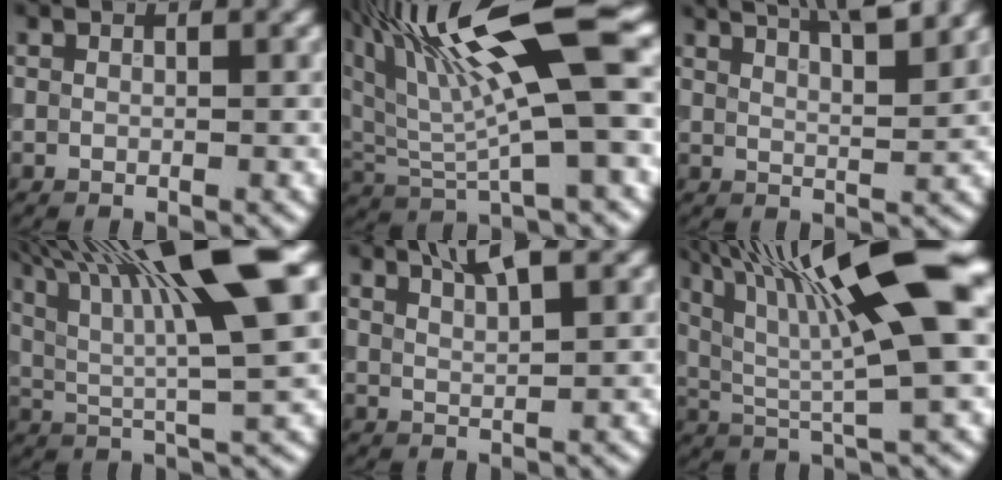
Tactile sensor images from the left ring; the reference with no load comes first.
{"total": 12.2, "force": [5.0, 2.7, 10.8], "torque": [-0.193, 0.012, 0.091]}
{"total": 7.1, "force": [5.2, 1.9, 4.4], "torque": [-0.023, 0.030, 0.041]}
{"total": 13.5, "force": [5.5, 3.1, 11.9], "torque": [-0.203, 0.015, 0.091]}
{"total": 3.0, "force": [2.2, 0.5, 1.9], "torque": [-0.024, 0.006, 0.040]}
{"total": 14.1, "force": [4.9, 3.1, 12.8], "torque": [-0.220, 0.018, 0.082]}